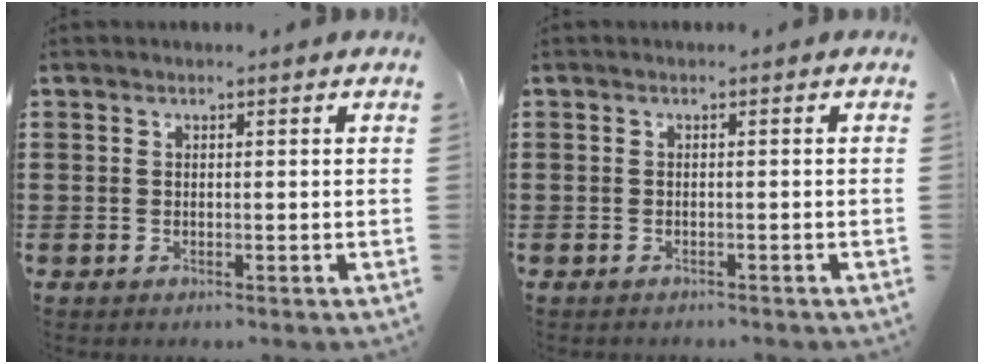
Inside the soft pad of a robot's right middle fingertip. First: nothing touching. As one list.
[{"total": 0.6, "force": [-0.6, 0.1, 0.0], "torque": [-0.003, 0.001, -0.013]}]